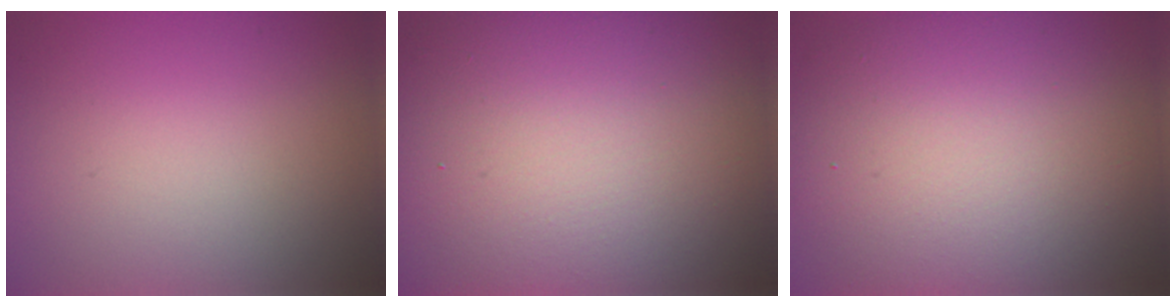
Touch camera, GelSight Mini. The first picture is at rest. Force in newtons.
{"total": 18.0, "press": 18.0, "slide": 0.8}
{"total": 11.4, "press": 11.4, "slide": 0.8}